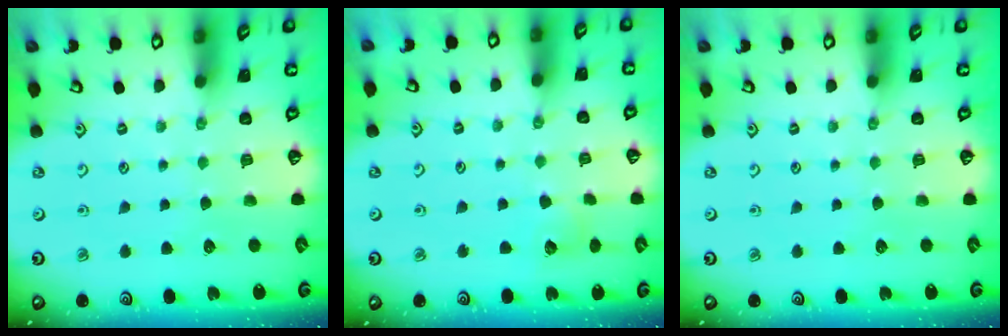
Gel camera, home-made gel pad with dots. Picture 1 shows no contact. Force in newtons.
{"total": 6.5, "press": 6.5, "slide": 0.6}
{"total": 0.0}